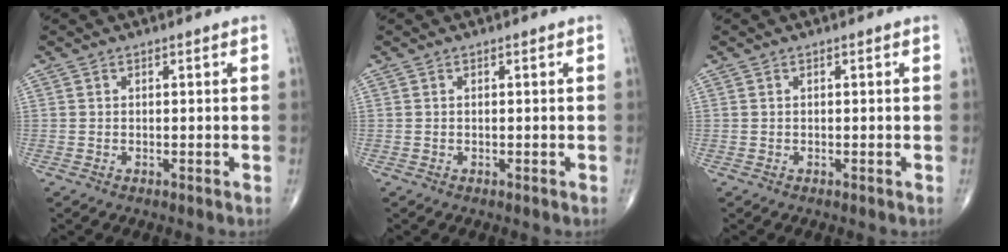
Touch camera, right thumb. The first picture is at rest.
{"total": 0.0}
{"total": 0.0}